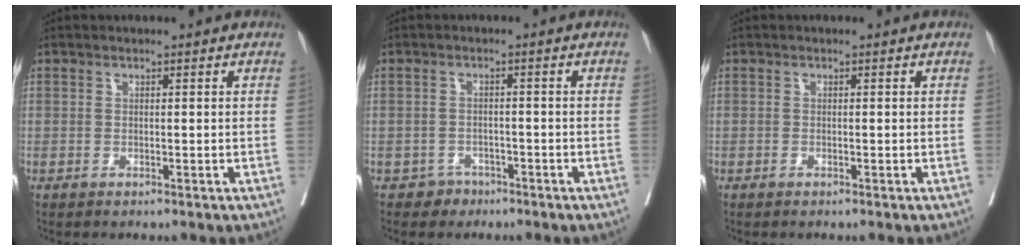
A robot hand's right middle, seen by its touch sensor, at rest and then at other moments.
{"total": 2.3, "force": [-1.5, 1.7, -0.2], "torque": [0.001, 0.010, -0.023]}
{"total": 0.0}